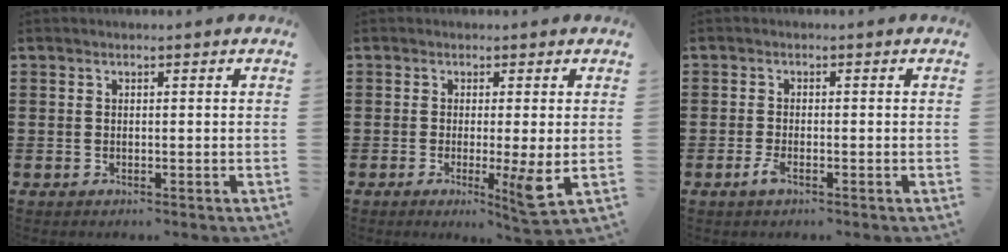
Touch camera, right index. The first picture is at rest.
{"total": 5.7, "force": [-0.9, -0.1, 5.6], "torque": [-0.101, -0.023, -0.011]}
{"total": 2.1, "force": [-1.2, 0.5, 1.7], "torque": [-0.052, -0.010, -0.028]}